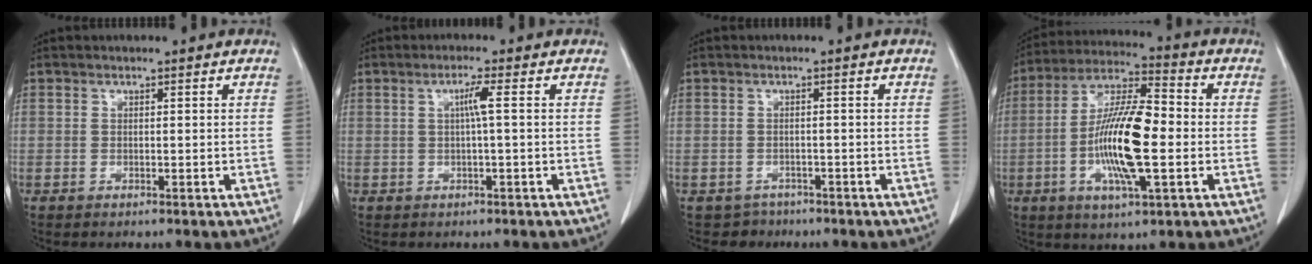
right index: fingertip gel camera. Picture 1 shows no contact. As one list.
[{"total": 2.4, "force": [0.3, -0.5, 2.4], "torque": [-0.045, 0.002, 0.006]}, {"total": 2.6, "force": [-1.9, 1.6, -0.6], "torque": [0.006, 0.005, -0.029]}, {"total": 14.7, "force": [-2.4, 2.9, 14.2], "torque": [-0.273, 0.001, -0.045]}]